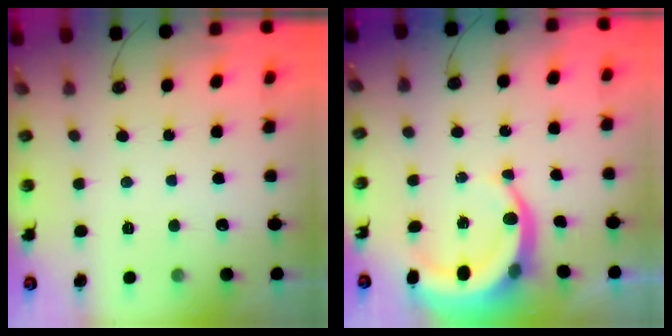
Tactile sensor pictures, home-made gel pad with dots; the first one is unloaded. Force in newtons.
{"total": 7.9, "press": 7.8, "slide": 1.0}